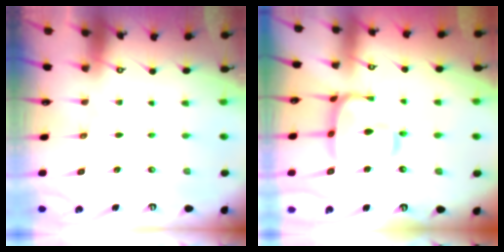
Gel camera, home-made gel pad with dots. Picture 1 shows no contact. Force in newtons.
{"total": 10.2, "press": 10.1, "slide": 1.2}